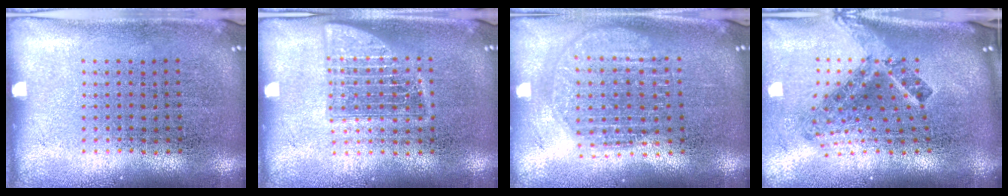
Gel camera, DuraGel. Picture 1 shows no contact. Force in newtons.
{"total": 2.2, "press": 2.2, "slide": 0.3}
{"total": 1.8, "press": 1.5, "slide": 1.0}
{"total": 2.9, "press": 1.7, "slide": 2.4}